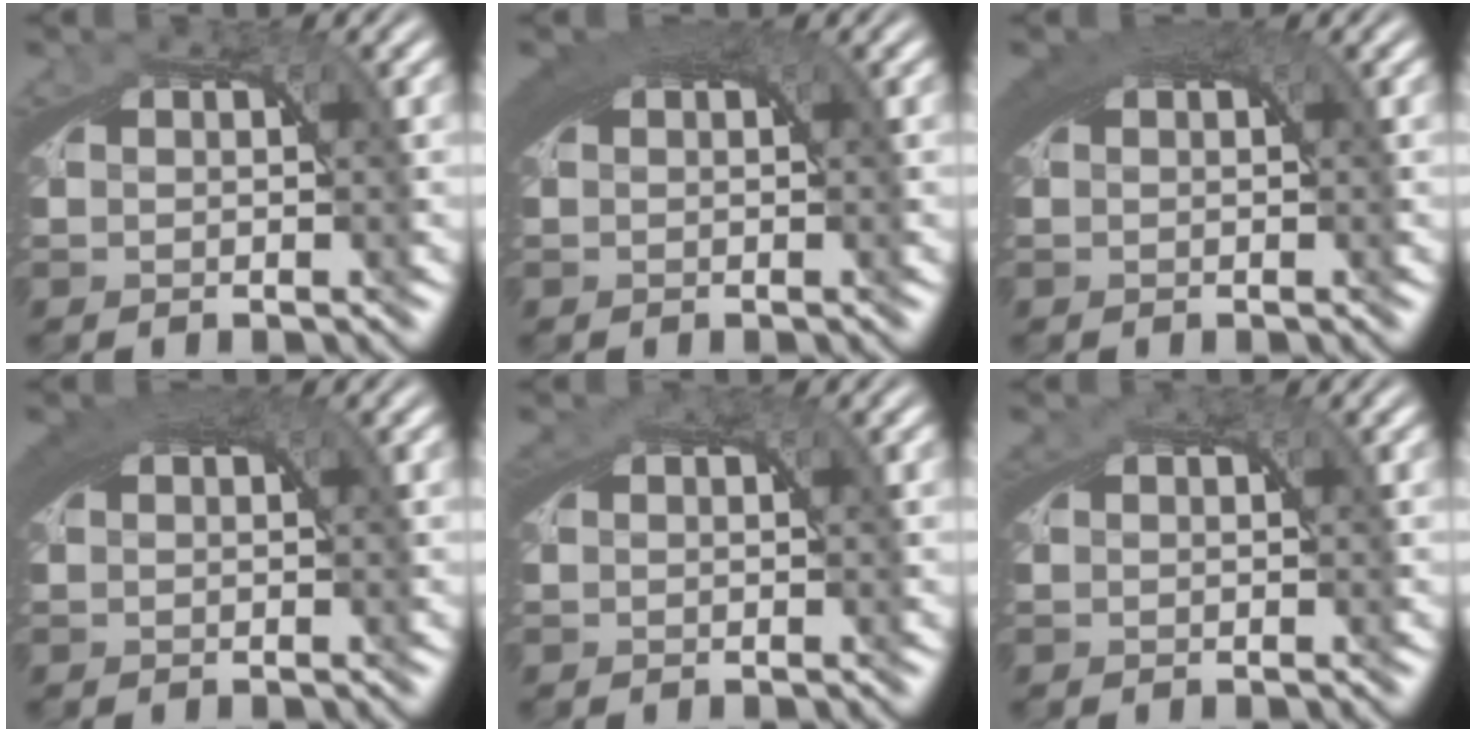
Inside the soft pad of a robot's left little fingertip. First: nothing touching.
{"total": 3.6, "force": [1.6, 1.2, 2.9], "torque": [-0.042, 0.013, 0.021]}
{"total": 3.3, "force": [1.6, 1.1, 2.7], "torque": [-0.038, 0.013, 0.020]}
{"total": 3.3, "force": [1.5, 1.1, 2.6], "torque": [-0.037, 0.013, 0.020]}
{"total": 1.2, "force": [0.6, 0.6, 0.8], "torque": [-0.011, 0.005, 0.007]}
{"total": 0.7, "force": [0.4, 0.4, 0.4], "torque": [-0.006, 0.002, 0.004]}